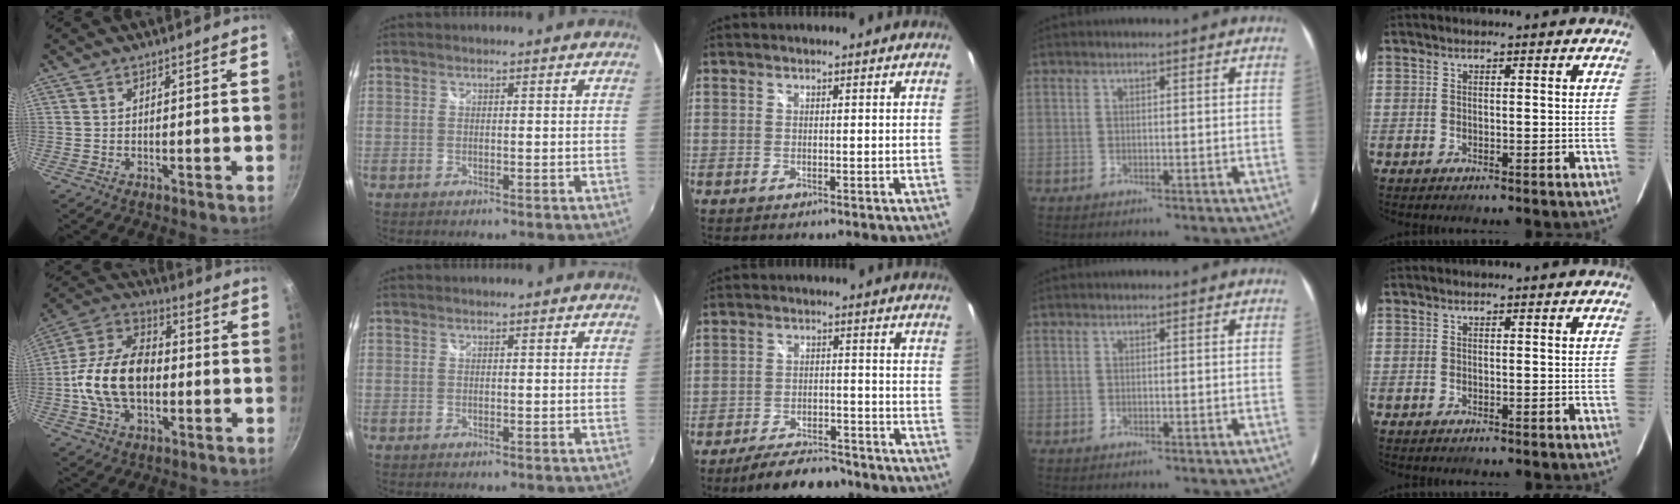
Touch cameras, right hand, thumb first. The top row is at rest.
{"thumb": {"total": 16.3, "force": [-1.8, 10.2, 12.6], "torque": [-0.209, 0.035, -0.048]}, "middle": {"total": 11.4, "force": [-9.6, 3.8, 4.9], "torque": [-0.103, 0.008, -0.135]}}